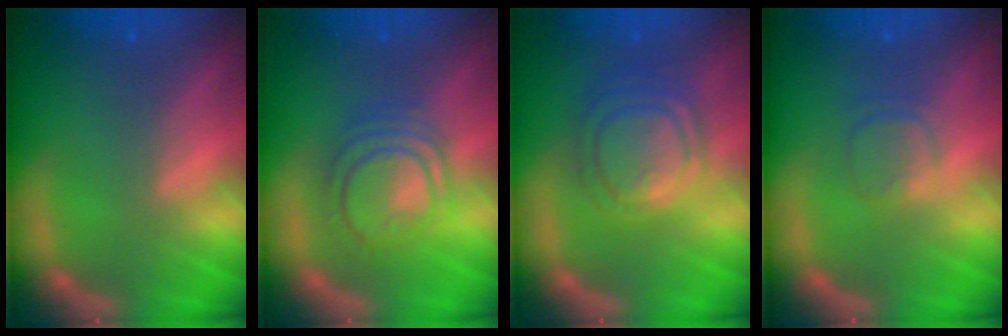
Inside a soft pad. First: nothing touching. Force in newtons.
{"total": 6.5}
{"total": 7.6}
{"total": 2.4}